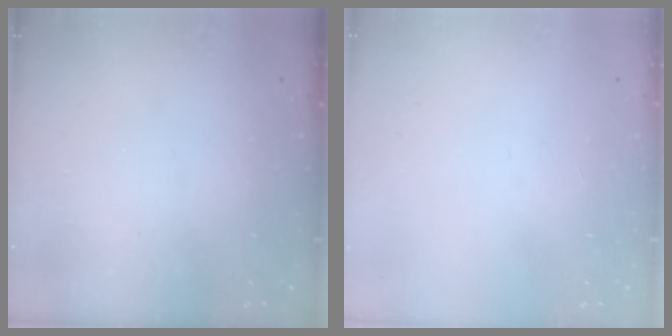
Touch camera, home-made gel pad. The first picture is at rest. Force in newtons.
{"total": 0.0}